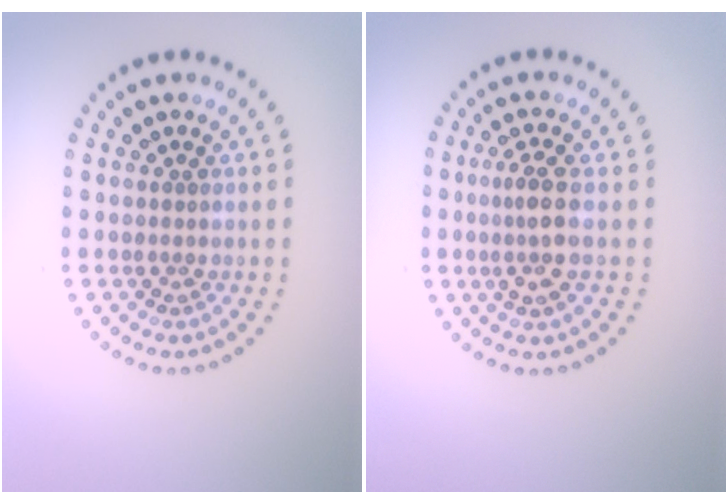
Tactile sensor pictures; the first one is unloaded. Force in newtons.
{"total": 2.6, "press": 2.4, "slide": 1.2}